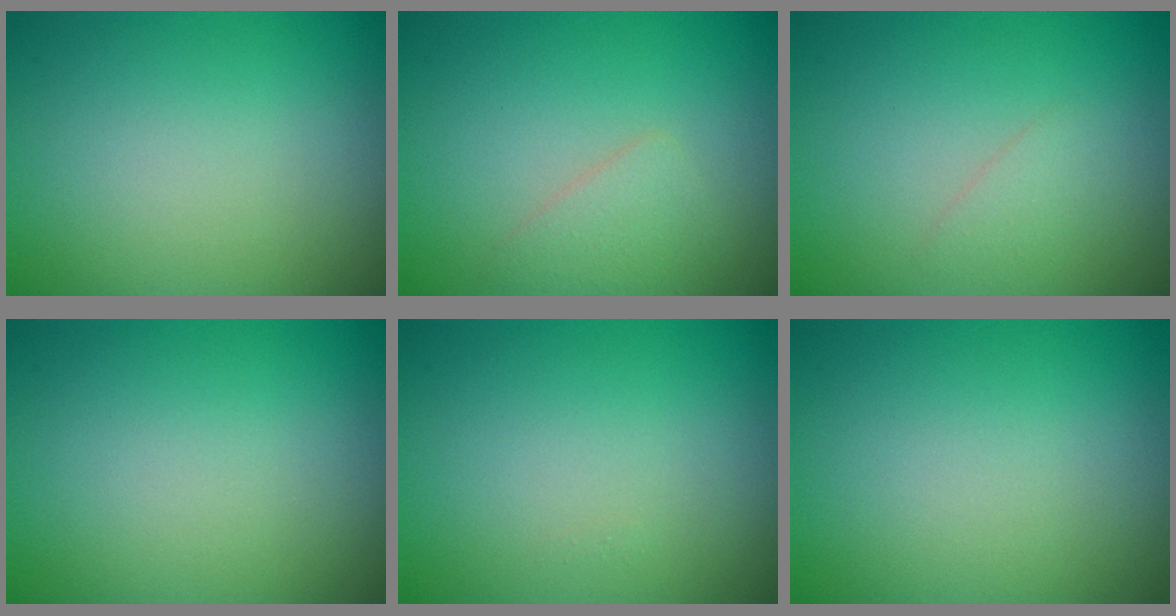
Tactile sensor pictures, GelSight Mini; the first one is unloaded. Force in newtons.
{"total": 1.7, "press": 1.7, "slide": 0.1}
{"total": 1.0, "press": 1.0, "slide": 0.0}
{"total": 0.0}
{"total": 0.0}
{"total": 0.0}